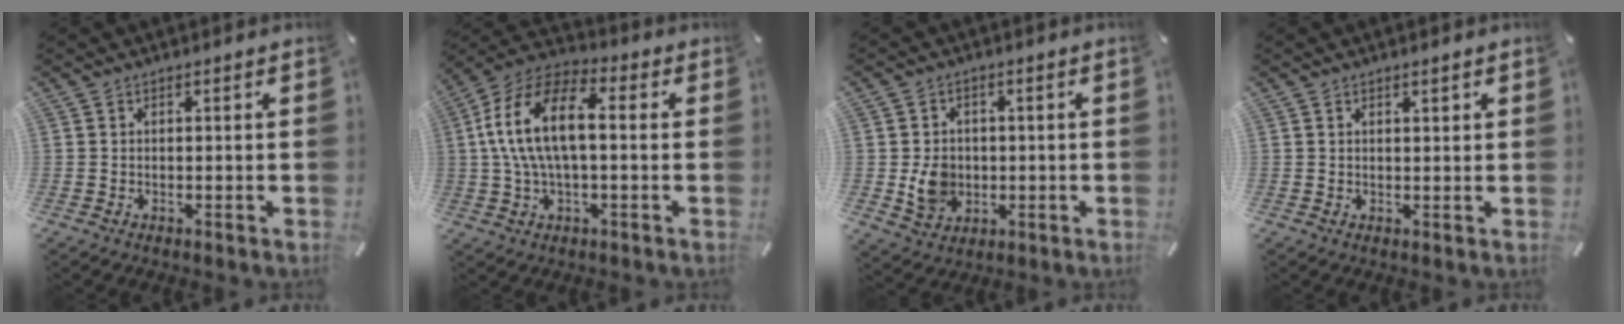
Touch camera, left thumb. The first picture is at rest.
{"total": 15.3, "force": [1.2, 7.7, 13.2], "torque": [-0.286, 0.005, 0.018]}
{"total": 7.0, "force": [-0.6, 6.3, 2.9], "torque": [-0.052, 0.001, -0.011]}
{"total": 1.2, "force": [0.8, 0.4, 0.8], "torque": [-0.016, 0.000, 0.014]}